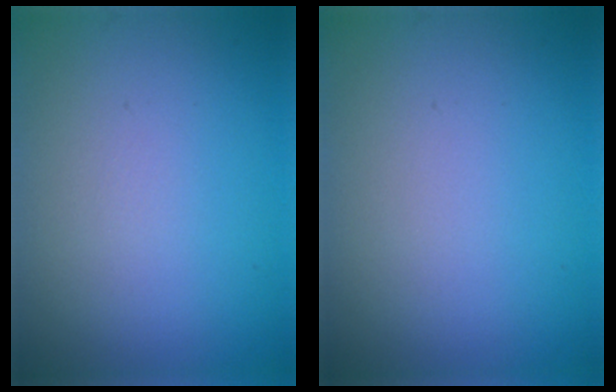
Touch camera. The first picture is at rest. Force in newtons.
{"total": 0.0}